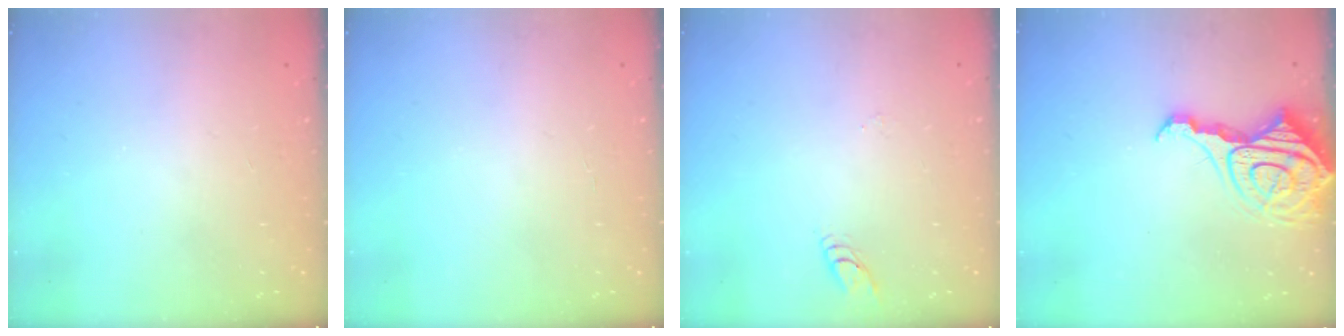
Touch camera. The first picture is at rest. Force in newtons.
{"total": 1.9, "press": 1.9, "slide": 0.2}
{"total": 4.8, "press": 4.8, "slide": 0.4}
{"total": 14.6, "press": 14.5, "slide": 1.4}